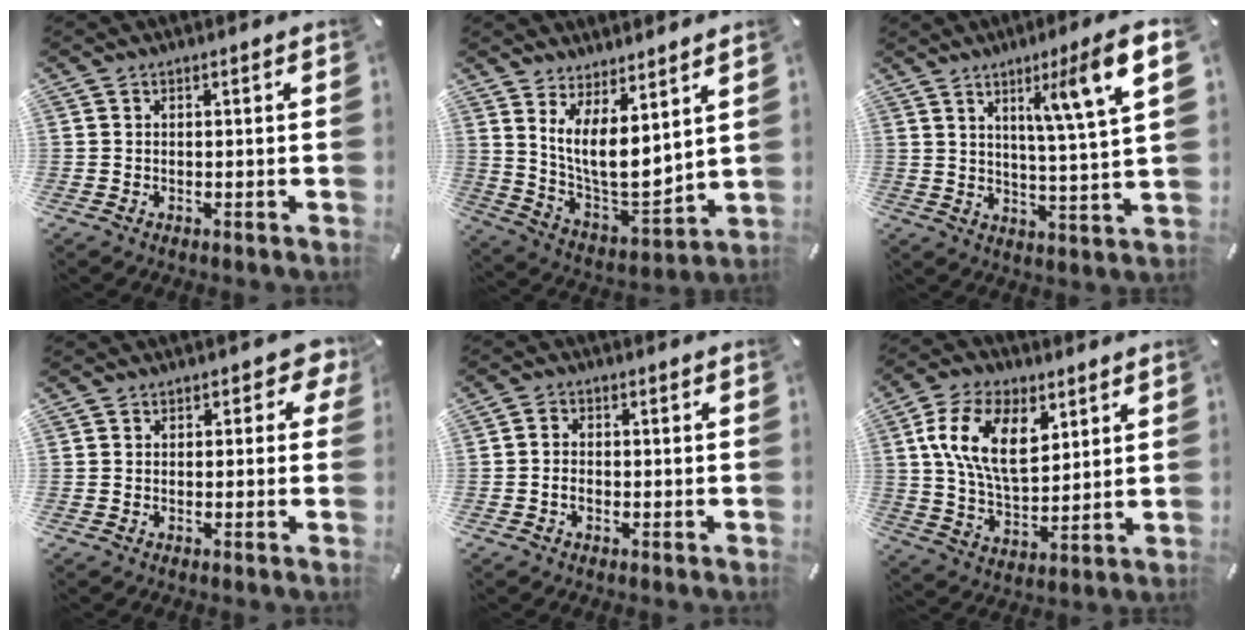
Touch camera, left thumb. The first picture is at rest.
{"total": 11.0, "force": [6.1, 4.9, 7.7], "torque": [-0.157, -0.067, 0.120]}
{"total": 11.7, "force": [6.0, 0.0, 10.0], "torque": [-0.157, -0.032, 0.084]}
{"total": 3.6, "force": [1.3, 2.5, 2.2], "torque": [-0.014, -0.004, 0.016]}
{"total": 2.7, "force": [-0.8, 1.9, 1.6], "torque": [-0.031, 0.007, -0.016]}
{"total": 15.7, "force": [6.3, 9.2, 11.0], "torque": [-0.229, -0.005, 0.111]}